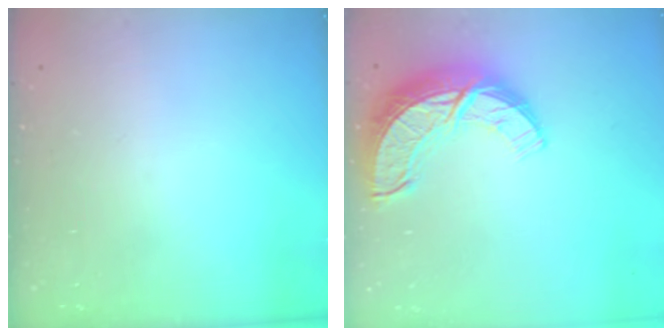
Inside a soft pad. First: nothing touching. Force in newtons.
{"total": 12.6, "press": 12.6, "slide": 0.9}